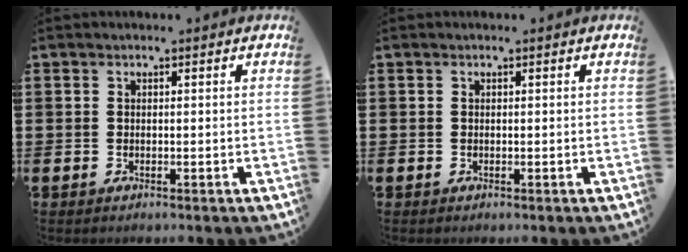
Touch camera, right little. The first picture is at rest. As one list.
[{"total": 0.0}]